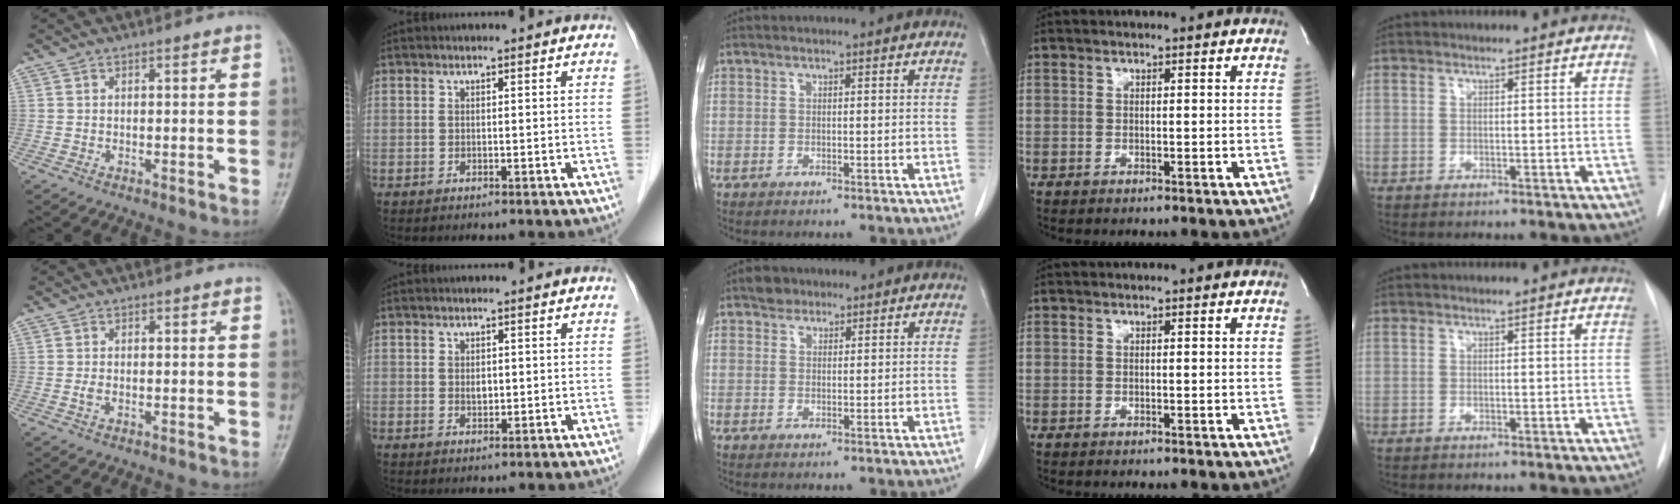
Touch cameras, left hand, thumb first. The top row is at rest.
{"thumb": {"total": 1.0, "force": [-0.3, 0.5, 0.8], "torque": [-0.019, -0.001, -0.006]}, "index": {"total": 1.4, "force": [0.1, 0.9, 1.1], "torque": [-0.017, -0.003, 0.003]}, "middle": {"total": 2.2, "force": [1.7, 1.4, 0.4], "torque": [-0.008, 0.005, 0.026]}}